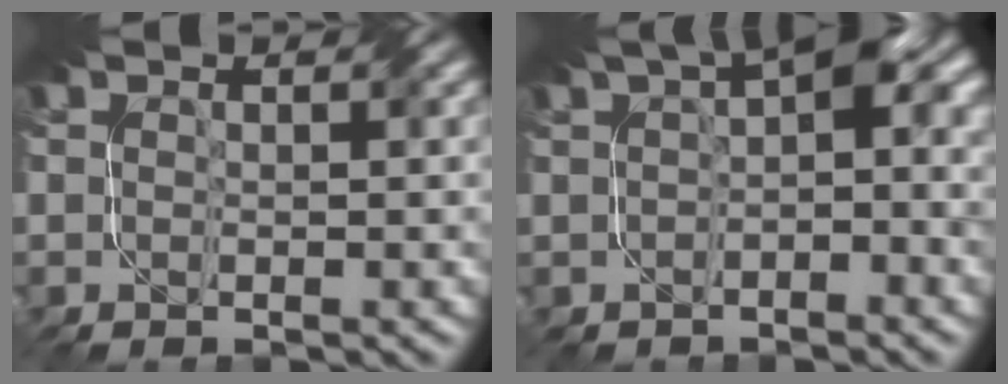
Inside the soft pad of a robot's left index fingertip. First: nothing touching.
{"total": 4.1, "force": [1.0, 1.6, 3.6], "torque": [-0.043, 0.016, 0.006]}